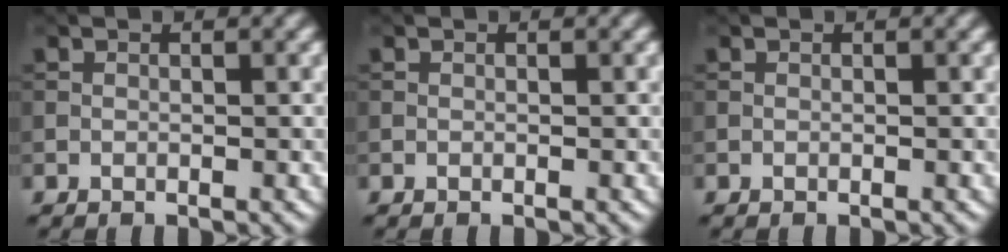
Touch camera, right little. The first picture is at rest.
{"total": 0.0}
{"total": 0.0}